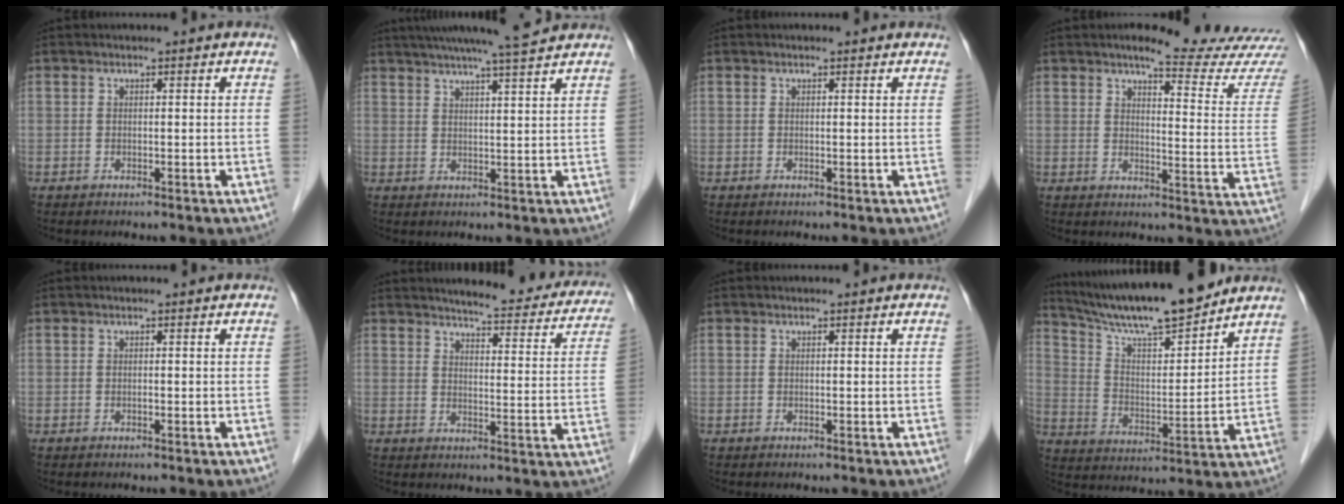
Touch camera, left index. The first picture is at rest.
{"total": 11.0, "force": [9.7, -0.5, 5.1], "torque": [-0.085, 0.014, 0.130]}
{"total": 0.8, "force": [0.7, 0.2, 0.1], "torque": [-0.007, 0.001, 0.005]}
{"total": 15.5, "force": [14.4, -0.2, 5.8], "torque": [-0.068, -0.089, 0.152]}
{"total": 0.0}
{"total": 18.1, "force": [16.5, 3.3, 6.5], "torque": [-0.060, -0.042, 0.180]}
{"total": 0.0}
{"total": 15.4, "force": [13.7, 0.8, 7.0], "torque": [-0.125, 0.000, 0.237]}